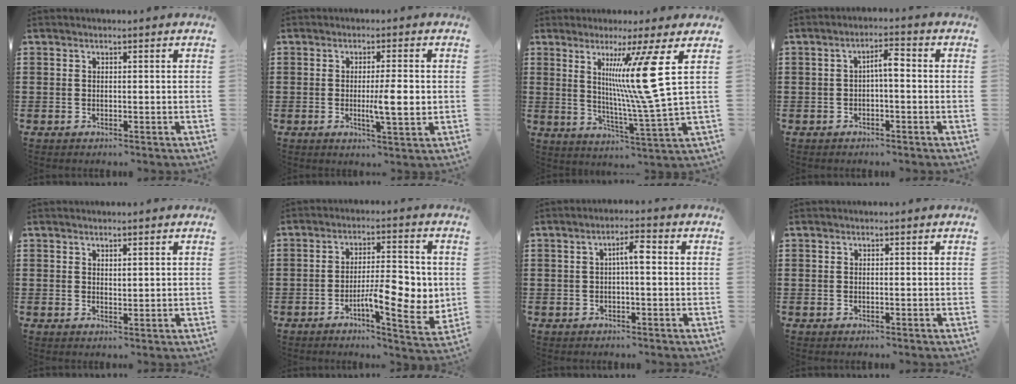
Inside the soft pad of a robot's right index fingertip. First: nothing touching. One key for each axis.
{"total": 5.8, "fx": -0.2, "fy": 1.0, "fz": 5.8, "tx": -0.093, "ty": -0.004, "tz": -0.008}
{"total": 14.2, "fx": 4.2, "fy": -0.7, "fz": 13.5, "tx": -0.243, "ty": -0.015, "tz": 0.051}
{"total": 3.1, "fx": -0.4, "fy": 0.8, "fz": 3.0, "tx": -0.056, "ty": 0.009, "tz": -0.011}
{"total": 1.0, "fx": 0.9, "fy": 0.3, "fz": 0.4, "tx": -0.008, "ty": 0.003, "tz": 0.016}
{"total": 9.8, "fx": -1.8, "fy": 3.5, "fz": 9.0, "tx": -0.131, "ty": -0.002, "tz": -0.030}
{"total": 3.4, "fx": 0.0, "fy": 0.7, "fz": 3.3, "tx": -0.064, "ty": 0.009, "tz": -0.003}
{"total": 0.0}